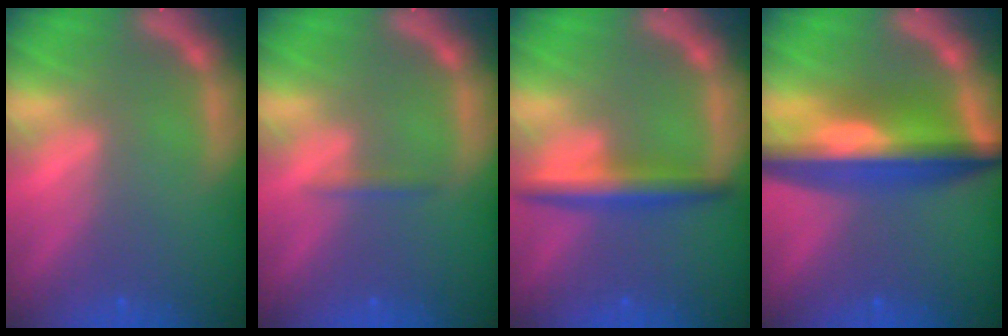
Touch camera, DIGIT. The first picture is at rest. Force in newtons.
{"total": 0.9}
{"total": 4.0}
{"total": 10.0}